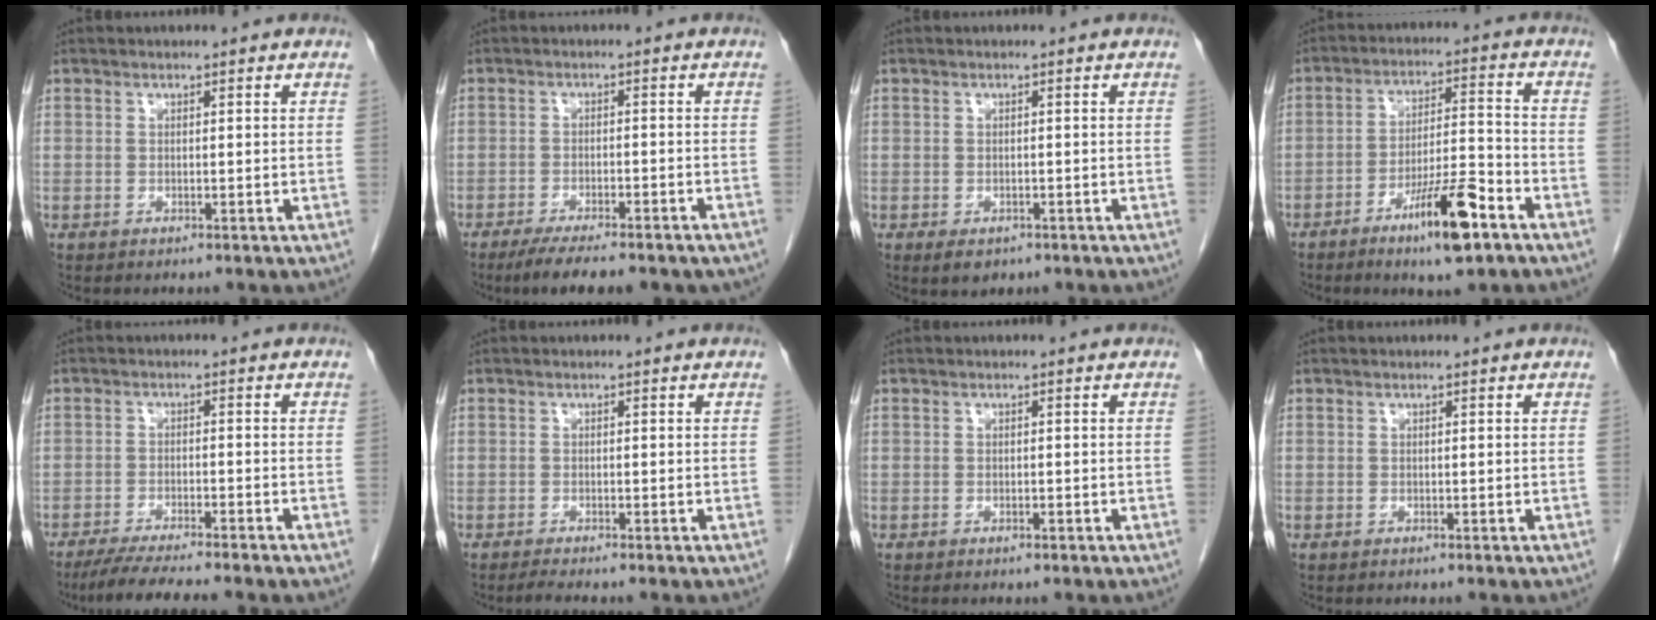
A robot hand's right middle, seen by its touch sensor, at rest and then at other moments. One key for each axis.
{"total": 9.8, "fx": -7.8, "fy": 1.9, "fz": 5.6, "tx": -0.076, "ty": -0.013, "tz": -0.107}
{"total": 2.8, "fx": -1.7, "fy": 1.7, "fz": 1.5, "tx": -0.019, "ty": -0.002, "tz": -0.015}
{"total": 10.4, "fx": -6.2, "fy": 1.3, "fz": 8.3, "tx": -0.142, "ty": -0.004, "tz": -0.103}
{"total": 7.7, "fx": -6.5, "fy": -0.7, "fz": 4.1, "tx": -0.056, "ty": -0.022, "tz": -0.105}
{"total": 1.2, "fx": -1.1, "fy": -0.4, "fz": 0.5, "tx": -0.016, "ty": -0.004, "tz": -0.023}
{"total": 0.6, "fx": -0.4, "fy": 0.2, "fz": 0.5, "tx": -0.010, "ty": 0.000, "tz": -0.005}
{"total": 0.0}